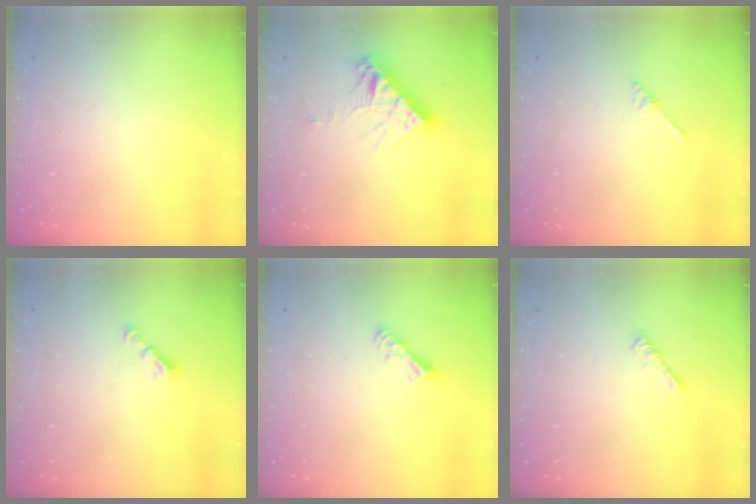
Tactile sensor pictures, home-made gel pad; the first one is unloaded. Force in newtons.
{"total": 11.9, "press": 11.8, "slide": 1.0}
{"total": 2.0, "press": 2.0, "slide": 0.2}
{"total": 2.9, "press": 2.8, "slide": 0.6}
{"total": 5.5, "press": 5.5, "slide": 0.3}
{"total": 0.0}